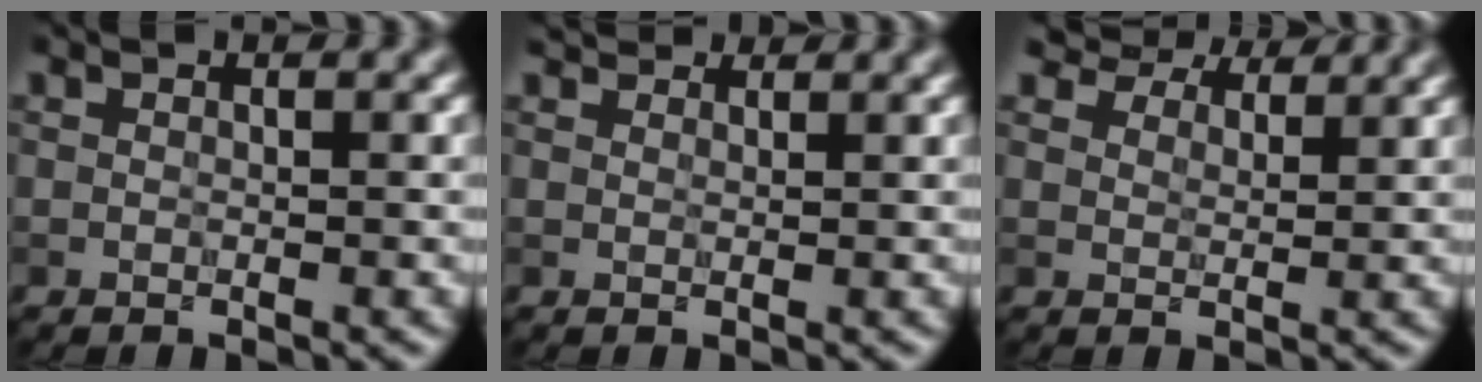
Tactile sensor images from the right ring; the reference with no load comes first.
{"total": 2.8, "force": [2.5, 0.9, 0.8], "torque": [-0.018, -0.001, 0.040]}
{"total": 7.4, "force": [6.3, 2.7, 2.6], "torque": [-0.067, -0.002, 0.106]}